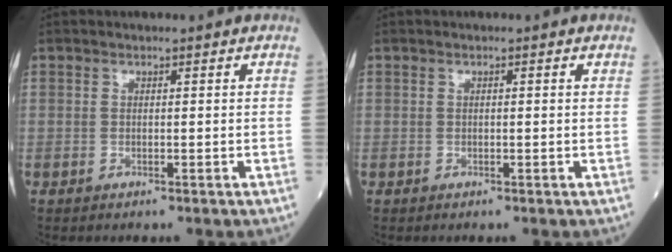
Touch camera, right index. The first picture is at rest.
{"total": 0.5, "force": [0.2, 0.1, 0.5], "torque": [-0.013, 0.004, 0.003]}